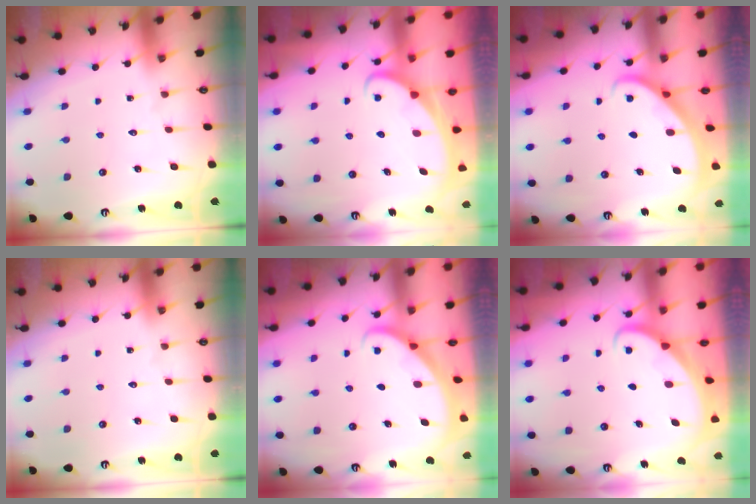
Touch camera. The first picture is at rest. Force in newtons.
{"total": 2.2, "press": 2.2, "slide": 0.2}
{"total": 2.1, "press": 2.1, "slide": 0.2}
{"total": 0.0}
{"total": 2.0, "press": 2.0, "slide": 0.1}
{"total": 2.0, "press": 2.0, "slide": 0.2}